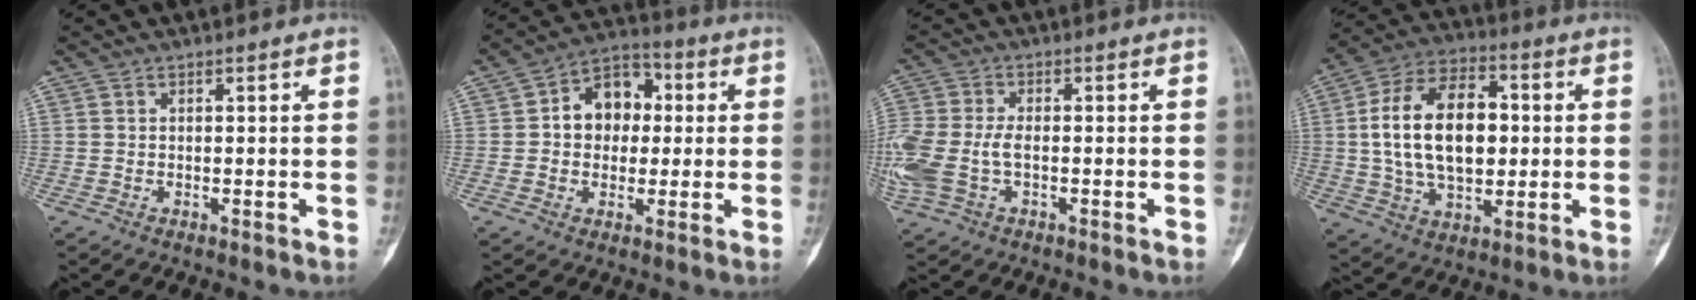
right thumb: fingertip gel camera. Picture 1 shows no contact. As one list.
[{"total": 10.7, "force": [1.2, 8.2, 6.8], "torque": [-0.062, 0.022, 0.009]}, {"total": 11.9, "force": [-1.9, 7.3, 9.1], "torque": [-0.248, 0.009, -0.032]}, {"total": 19.2, "force": [1.6, 11.4, 15.3], "torque": [-0.251, 0.012, 0.028]}]